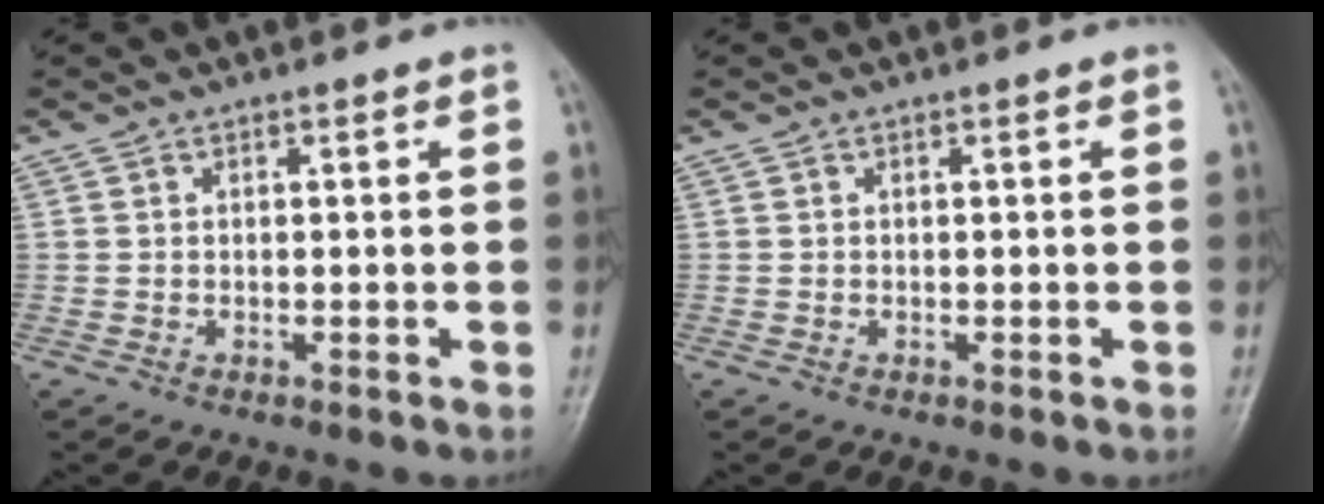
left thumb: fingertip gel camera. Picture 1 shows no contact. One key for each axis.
{"total": 0.0}